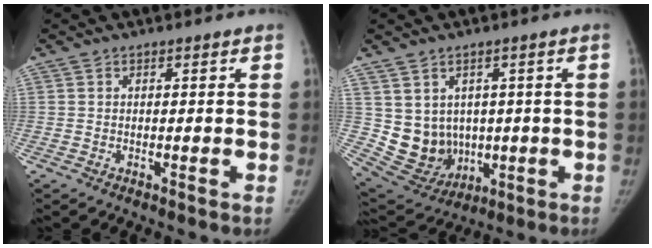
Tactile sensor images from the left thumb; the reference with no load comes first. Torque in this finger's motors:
{"motor_torque": [0.62, 0.63, 0.40, -0.57, 0.03]}